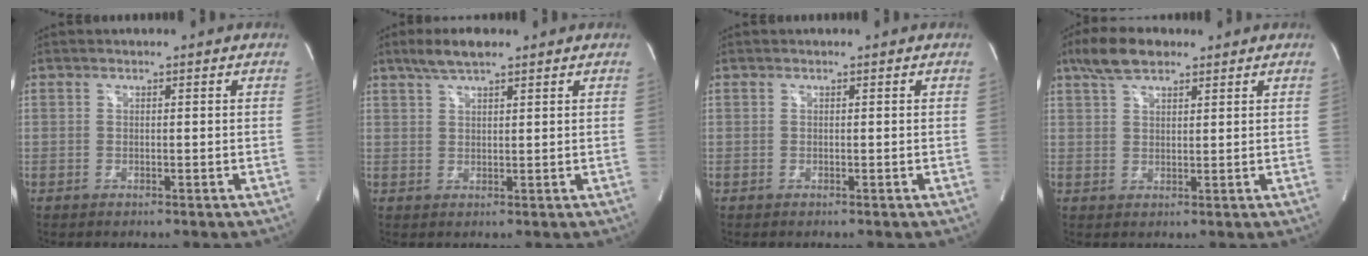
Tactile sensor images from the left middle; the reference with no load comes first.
{"total": 4.8, "force": [3.5, 0.9, 3.0], "torque": [-0.068, 0.013, 0.067]}
{"total": 0.0}
{"total": 6.1, "force": [4.4, 2.3, 3.6], "torque": [-0.076, 0.018, 0.083]}